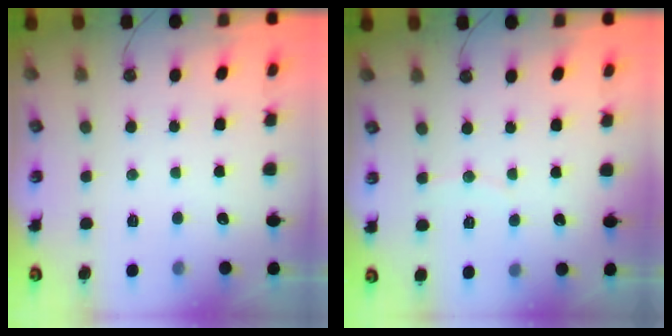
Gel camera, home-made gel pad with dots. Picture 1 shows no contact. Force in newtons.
{"total": 2.6, "press": 2.6, "slide": 0.2}